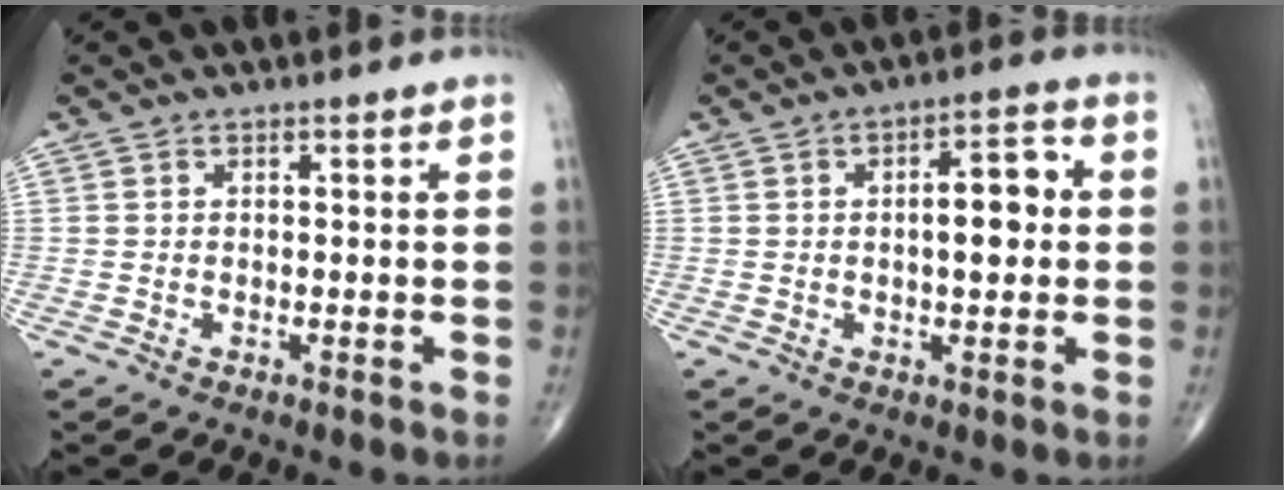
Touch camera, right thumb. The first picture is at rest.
{"total": 7.6, "force": [0.5, 3.1, 6.9], "torque": [-0.091, 0.016, 0.003]}